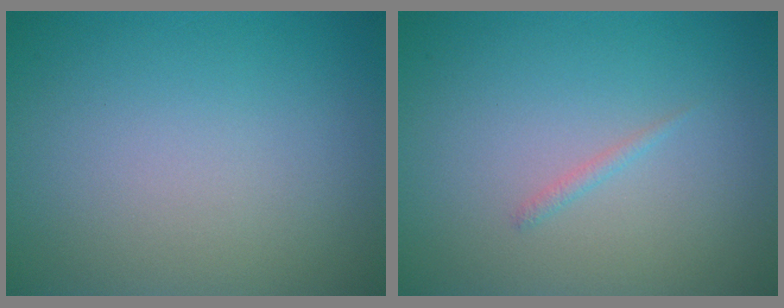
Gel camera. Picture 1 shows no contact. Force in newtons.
{"total": 0.6, "press": 0.6, "slide": 0.1}